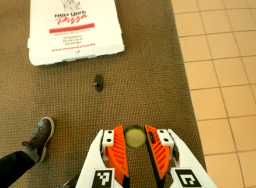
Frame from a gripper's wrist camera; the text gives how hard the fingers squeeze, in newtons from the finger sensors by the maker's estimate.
{"total": 7.4, "left": 7.0, "right": 7.8}